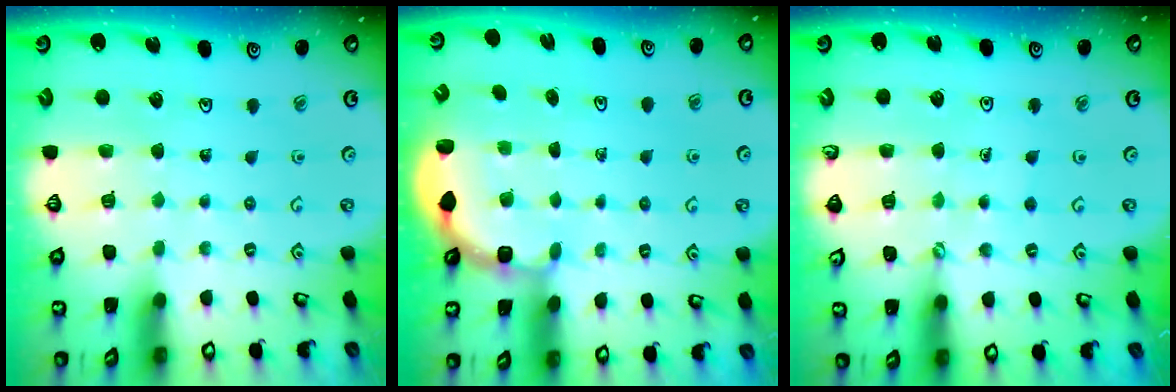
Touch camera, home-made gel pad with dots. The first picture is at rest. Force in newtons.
{"total": 3.0, "press": 2.3, "slide": 1.8}
{"total": 0.5, "press": 0.5, "slide": 0.1}